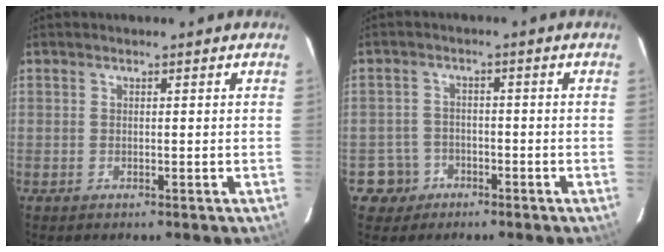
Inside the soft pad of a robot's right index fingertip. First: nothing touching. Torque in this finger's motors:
{"motor_torque": [-0.27, -0.09, -0.55, -0.19]}